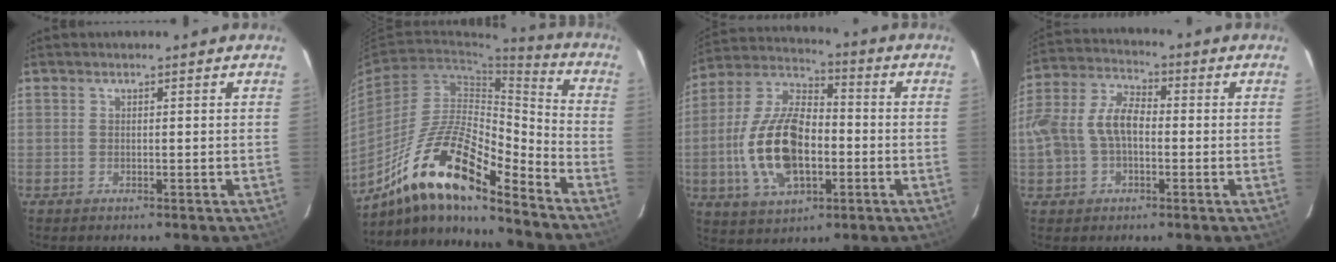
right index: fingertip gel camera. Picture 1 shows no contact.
{"total": 18.1, "force": [-12.7, 4.4, 12.1], "torque": [-0.216, -0.005, -0.237]}
{"total": 18.1, "force": [-3.6, 9.4, 15.0], "torque": [-0.312, 0.006, -0.061]}
{"total": 10.7, "force": [-1.5, 6.8, 8.2], "torque": [-0.179, 0.023, -0.027]}